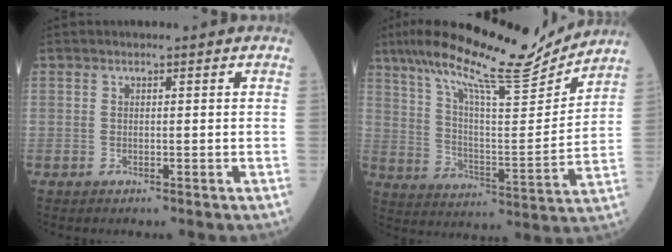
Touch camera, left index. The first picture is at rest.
{"total": 18.3, "force": [15.9, 1.3, 8.9], "torque": [-0.162, 0.002, 0.256]}